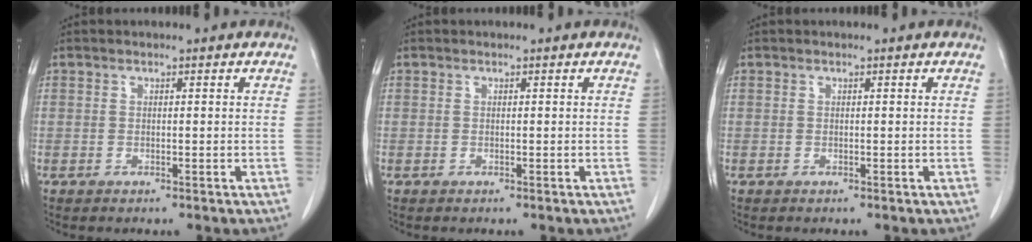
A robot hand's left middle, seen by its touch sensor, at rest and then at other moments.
{"total": 0.0}
{"total": 0.0}